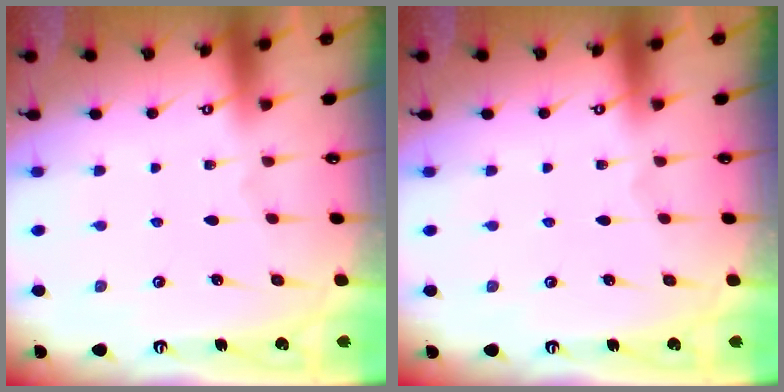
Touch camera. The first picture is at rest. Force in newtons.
{"total": 0.0}